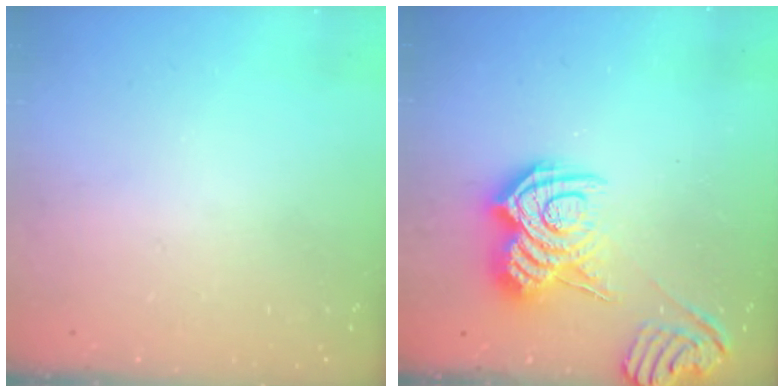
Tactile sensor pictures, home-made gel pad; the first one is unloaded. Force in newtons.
{"total": 12.3, "press": 12.3, "slide": 0.6}